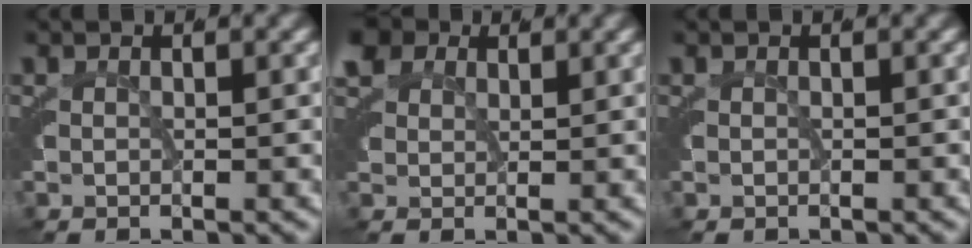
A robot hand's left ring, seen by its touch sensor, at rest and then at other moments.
{"total": 2.6, "force": [1.8, 1.6, 1.0], "torque": [-0.036, -0.002, 0.033]}
{"total": 0.0}